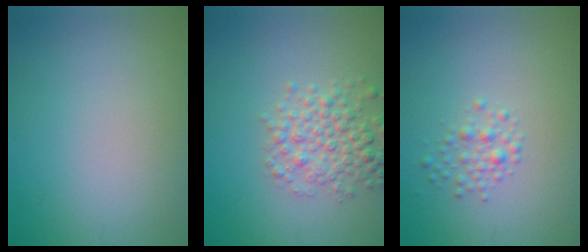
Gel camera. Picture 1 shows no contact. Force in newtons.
{"total": 3.8, "press": 3.8, "slide": 0.1}
{"total": 1.6, "press": 1.6, "slide": 0.1}